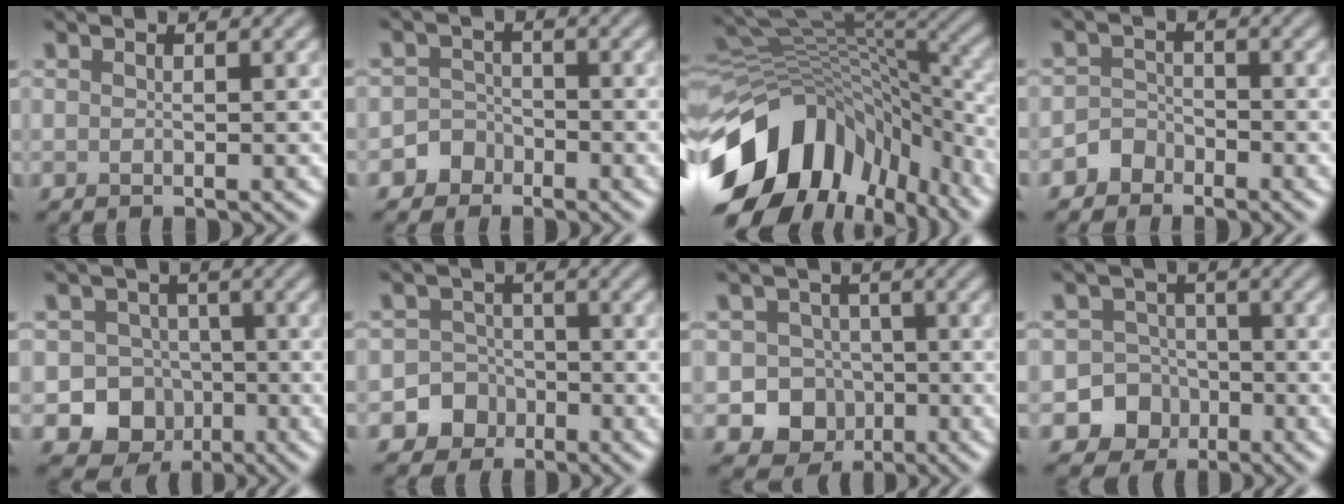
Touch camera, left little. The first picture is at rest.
{"total": 2.5, "force": [-1.6, 2.0, 0.1], "torque": [0.030, 0.007, -0.038]}
{"total": 14.8, "force": [-7.5, 9.5, 8.6], "torque": [-0.180, 0.005, -0.124]}
{"total": 1.8, "force": [-1.4, 1.2, 0.0], "torque": [0.008, 0.011, -0.028]}
{"total": 9.2, "force": [-3.5, 8.2, 2.3], "torque": [-0.004, -0.019, -0.071]}
{"total": 4.6, "force": [-2.2, 4.0, 0.4], "torque": [0.033, -0.005, -0.056]}
{"total": 7.4, "force": [-2.6, 6.6, 1.9], "torque": [-0.001, -0.009, -0.059]}
{"total": 5.9, "force": [-2.5, 5.3, 0.8], "torque": [0.018, -0.011, -0.066]}